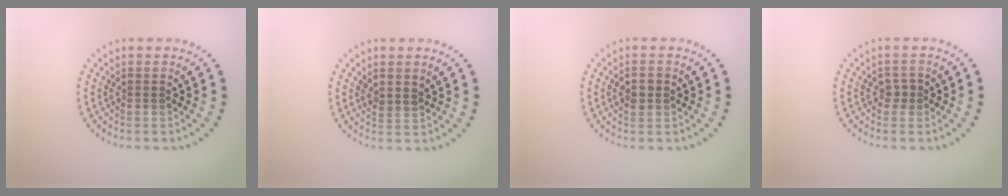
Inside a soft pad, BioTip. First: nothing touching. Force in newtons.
{"total": 1.1, "press": 0.9, "slide": 0.7}
{"total": 2.2, "press": 2.2, "slide": 0.1}
{"total": 1.1, "press": 1.0, "slide": 0.3}